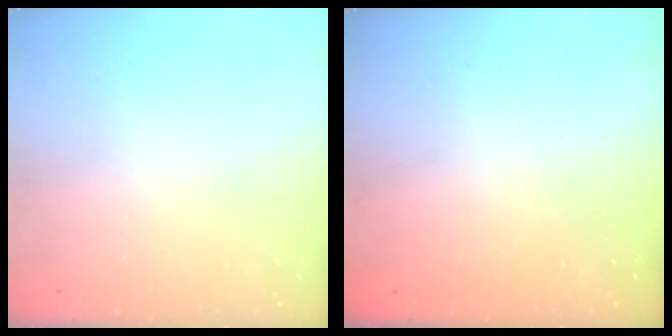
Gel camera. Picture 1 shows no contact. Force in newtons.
{"total": 2.5, "press": 2.3, "slide": 0.8}